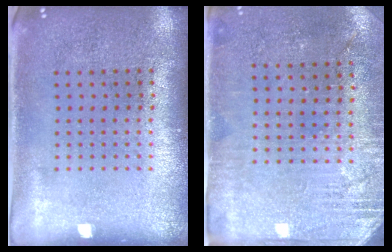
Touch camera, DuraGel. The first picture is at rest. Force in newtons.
{"total": 2.9, "press": 2.7, "slide": 1.1}